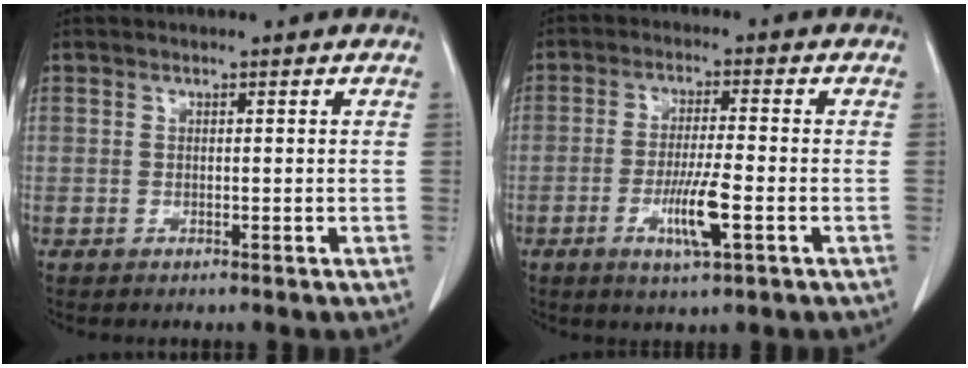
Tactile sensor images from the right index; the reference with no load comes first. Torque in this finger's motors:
{"motor_torque": [1.20, -0.13, 0.60, 0.08]}